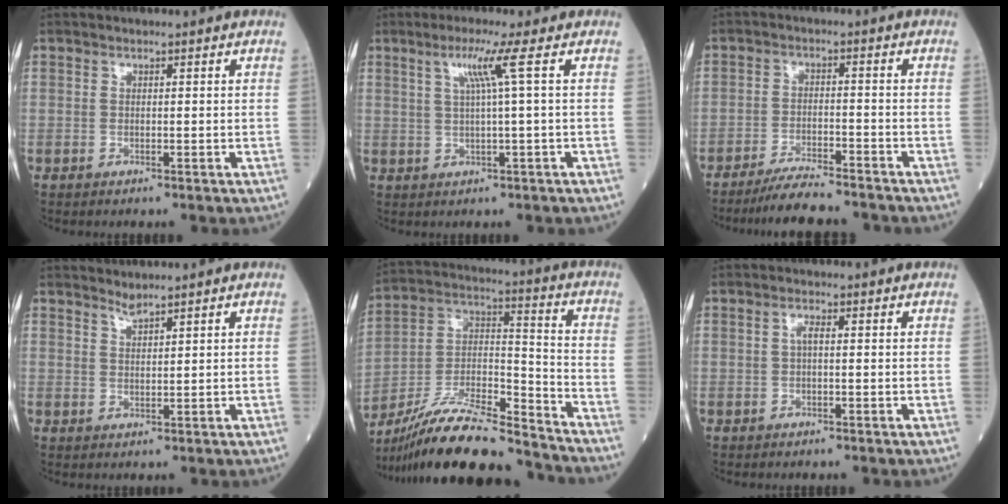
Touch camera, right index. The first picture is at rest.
{"total": 4.5, "force": [1.5, -1.5, 3.9], "torque": [-0.080, 0.002, 0.032]}
{"total": 8.7, "force": [-8.0, 0.5, 3.3], "torque": [-0.050, -0.014, -0.134]}
{"total": 1.6, "force": [1.5, -0.3, 0.3], "torque": [-0.005, -0.005, 0.030]}
{"total": 21.6, "force": [-19.3, 2.5, 9.4], "torque": [-0.188, 0.003, -0.336]}
{"total": 1.3, "force": [0.1, 0.3, 1.3], "torque": [-0.025, 0.004, 0.000]}